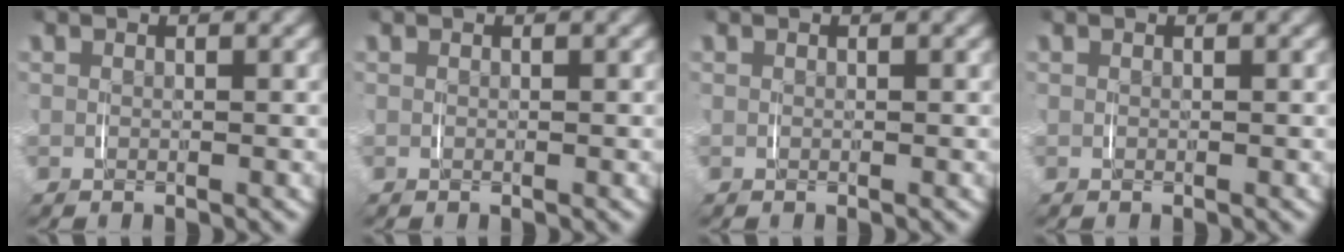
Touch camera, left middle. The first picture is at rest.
{"total": 0.0}
{"total": 0.0}
{"total": 0.0}